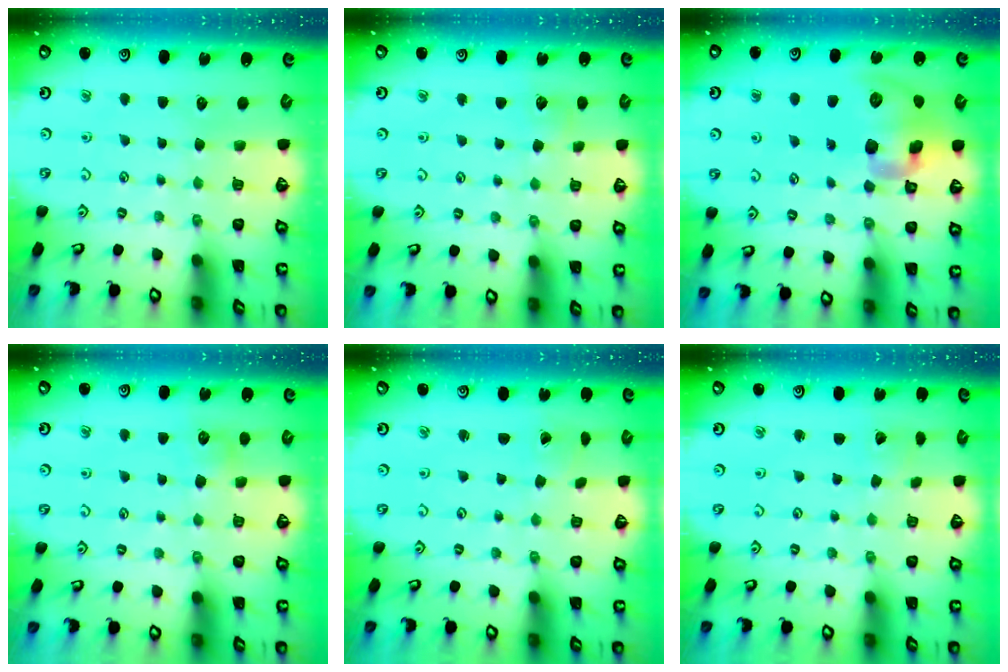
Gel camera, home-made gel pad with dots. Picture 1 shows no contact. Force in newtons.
{"total": 4.8, "press": 4.8, "slide": 0.5}
{"total": 17.3, "press": 17.1, "slide": 2.7}
{"total": 7.0, "press": 7.0, "slide": 0.7}
{"total": 0.7, "press": 0.5, "slide": 0.4}
{"total": 1.8, "press": 1.8, "slide": 0.1}